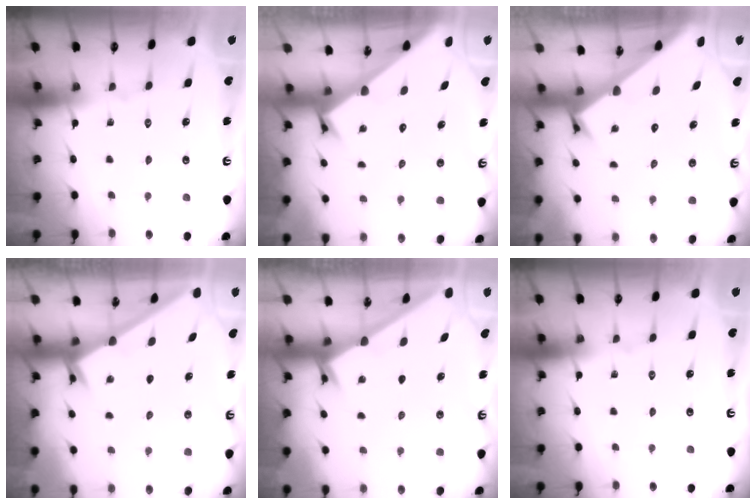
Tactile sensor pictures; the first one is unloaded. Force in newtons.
{"total": 2.8, "press": 2.8, "slide": 0.2}
{"total": 2.8, "press": 2.8, "slide": 0.2}
{"total": 2.6, "press": 2.6, "slide": 0.2}
{"total": 2.4, "press": 2.4, "slide": 0.2}
{"total": 0.0}